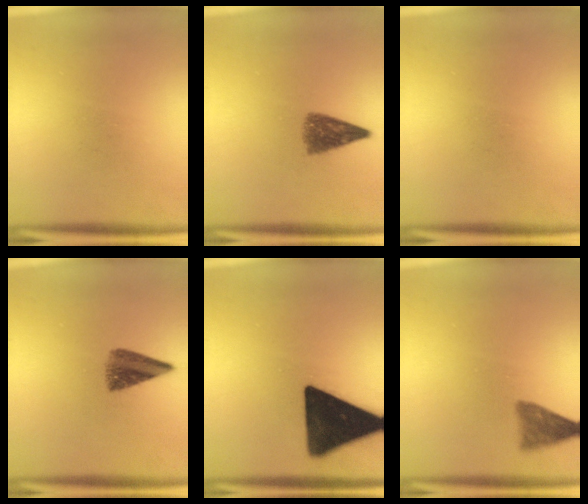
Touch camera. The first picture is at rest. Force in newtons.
{"total": 4.8}
{"total": 0.0}
{"total": 5.6}
{"total": 19.5}
{"total": 3.5}